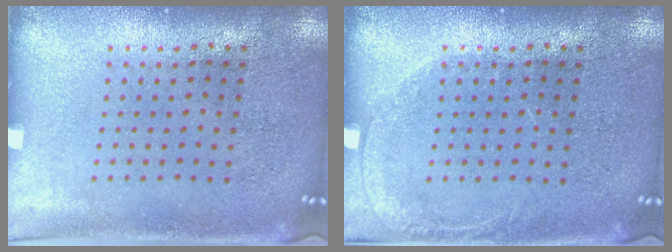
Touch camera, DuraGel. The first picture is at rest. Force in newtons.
{"total": 1.0, "press": 1.0, "slide": 0.2}